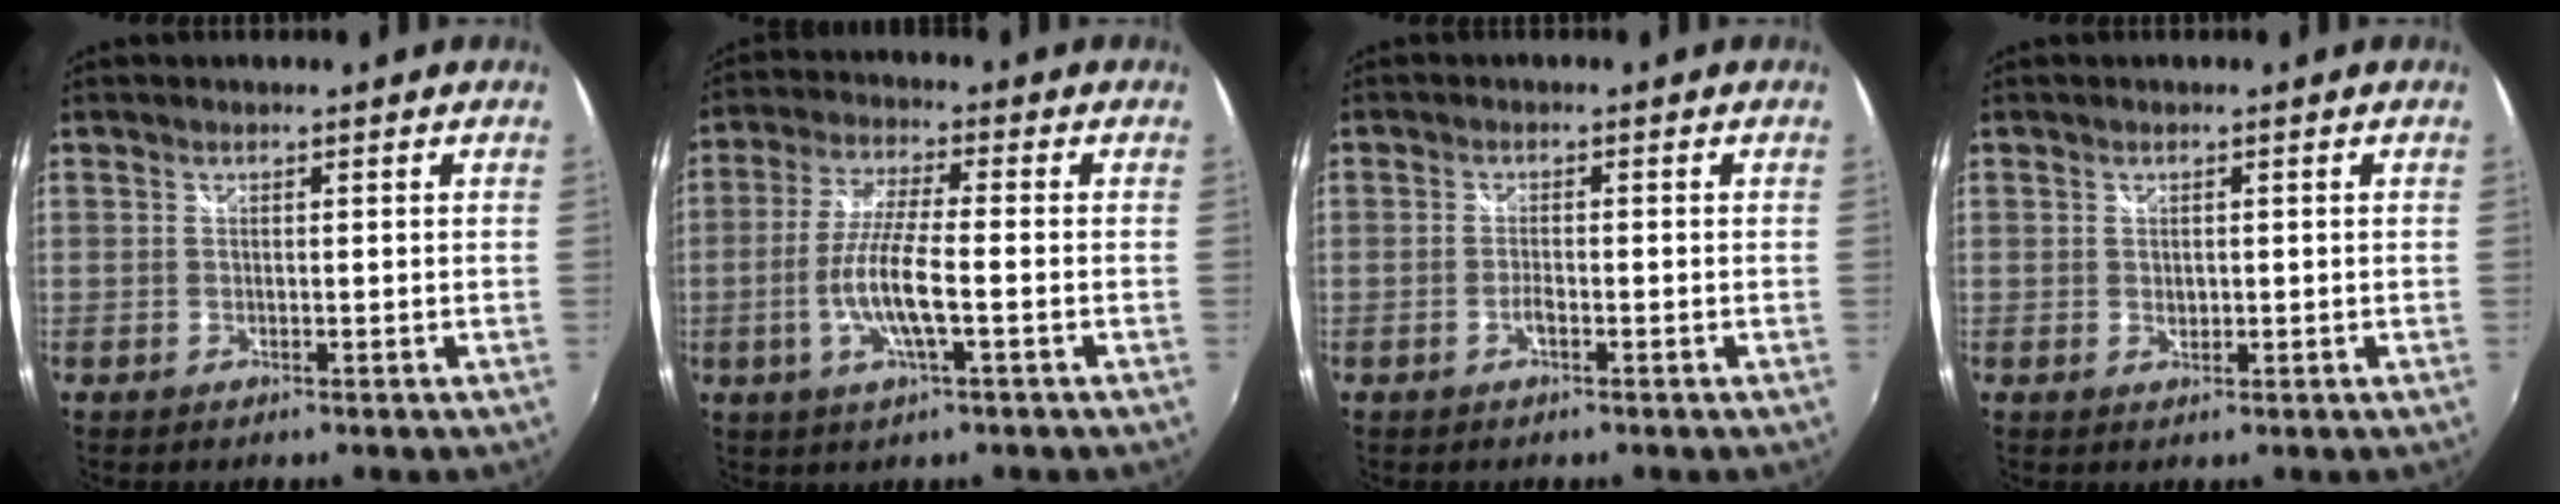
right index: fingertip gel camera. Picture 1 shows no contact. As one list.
[{"total": 9.2, "force": [-2.5, 1.3, 8.7], "torque": [-0.179, -0.006, -0.049]}, {"total": 1.7, "force": [-0.9, 0.4, 1.4], "torque": [-0.033, 0.000, -0.017]}, {"total": 1.2, "force": [0.1, 1.1, 0.7], "torque": [-0.011, -0.002, 0.002]}]